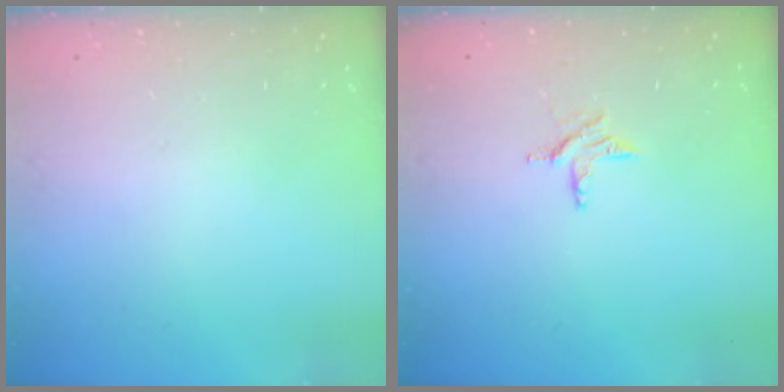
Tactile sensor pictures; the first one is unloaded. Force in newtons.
{"total": 4.9, "press": 4.8, "slide": 0.4}